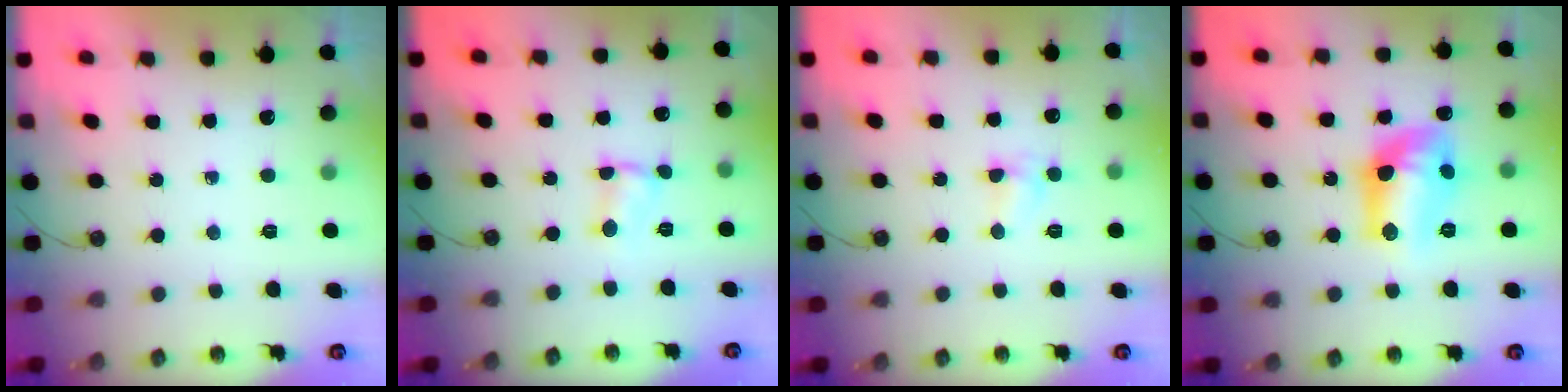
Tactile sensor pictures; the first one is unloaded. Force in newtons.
{"total": 1.6, "press": 1.6, "slide": 0.2}
{"total": 5.3, "press": 5.2, "slide": 0.5}
{"total": 13.7, "press": 13.7, "slide": 0.8}